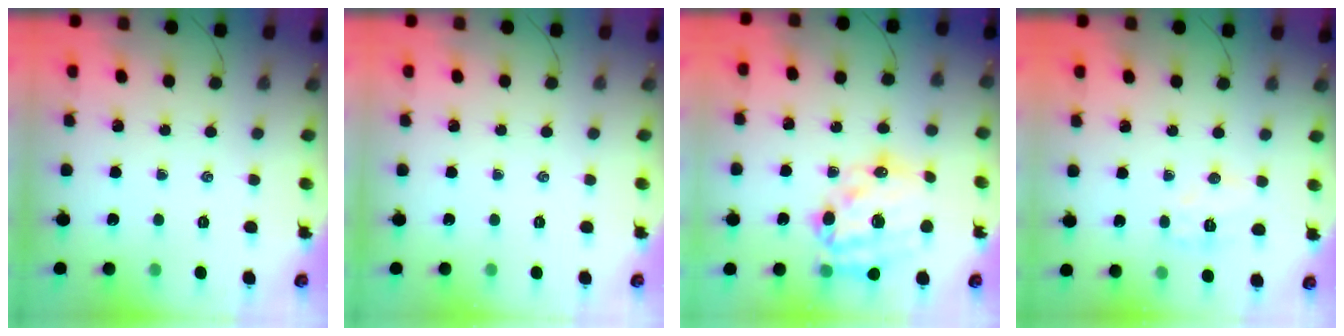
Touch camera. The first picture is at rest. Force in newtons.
{"total": 0.0}
{"total": 20.8, "press": 20.3, "slide": 4.6}
{"total": 6.7, "press": 6.6, "slide": 0.9}